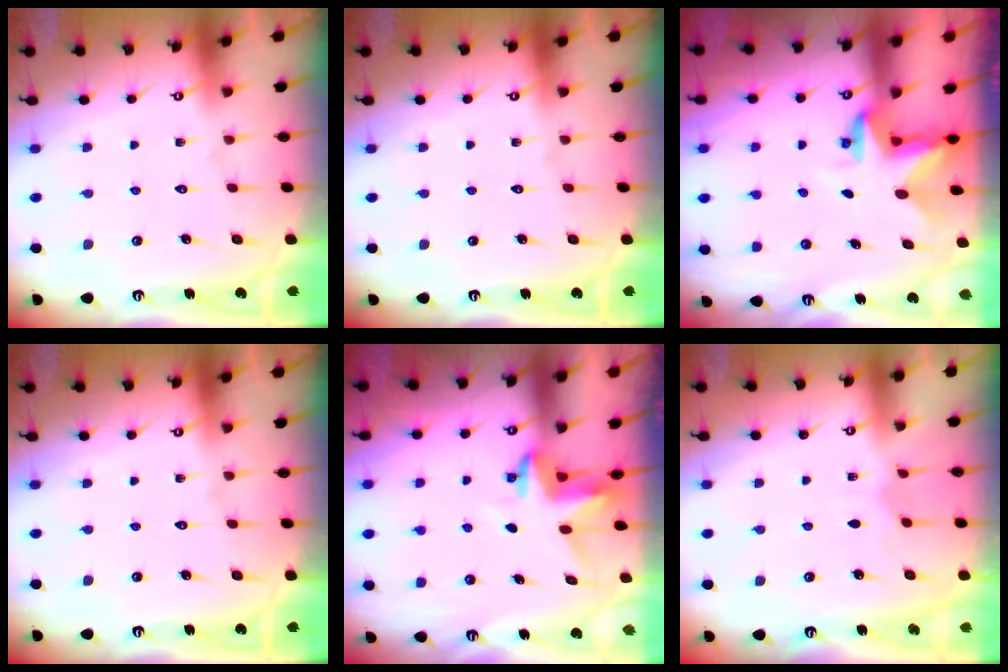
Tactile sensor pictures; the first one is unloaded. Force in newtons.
{"total": 0.0}
{"total": 2.8, "press": 2.8, "slide": 0.2}
{"total": 0.0}
{"total": 3.7, "press": 3.7, "slide": 0.3}
{"total": 3.7, "press": 3.6, "slide": 0.6}